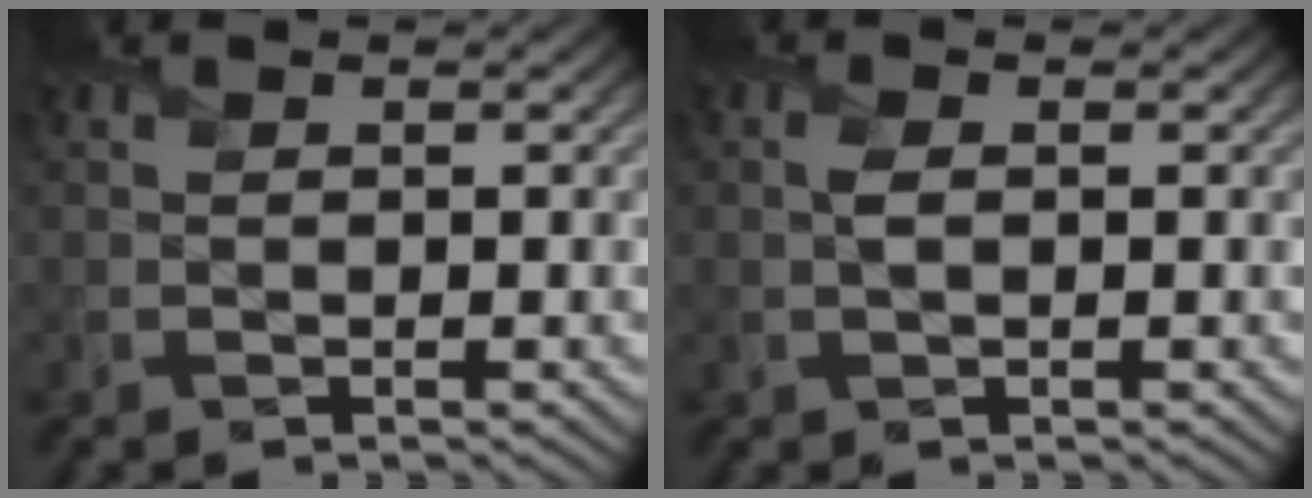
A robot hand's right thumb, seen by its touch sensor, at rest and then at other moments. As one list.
[{"total": 1.5, "force": [0.2, 0.7, 1.3], "torque": [-0.034, 0.002, 0.001]}]